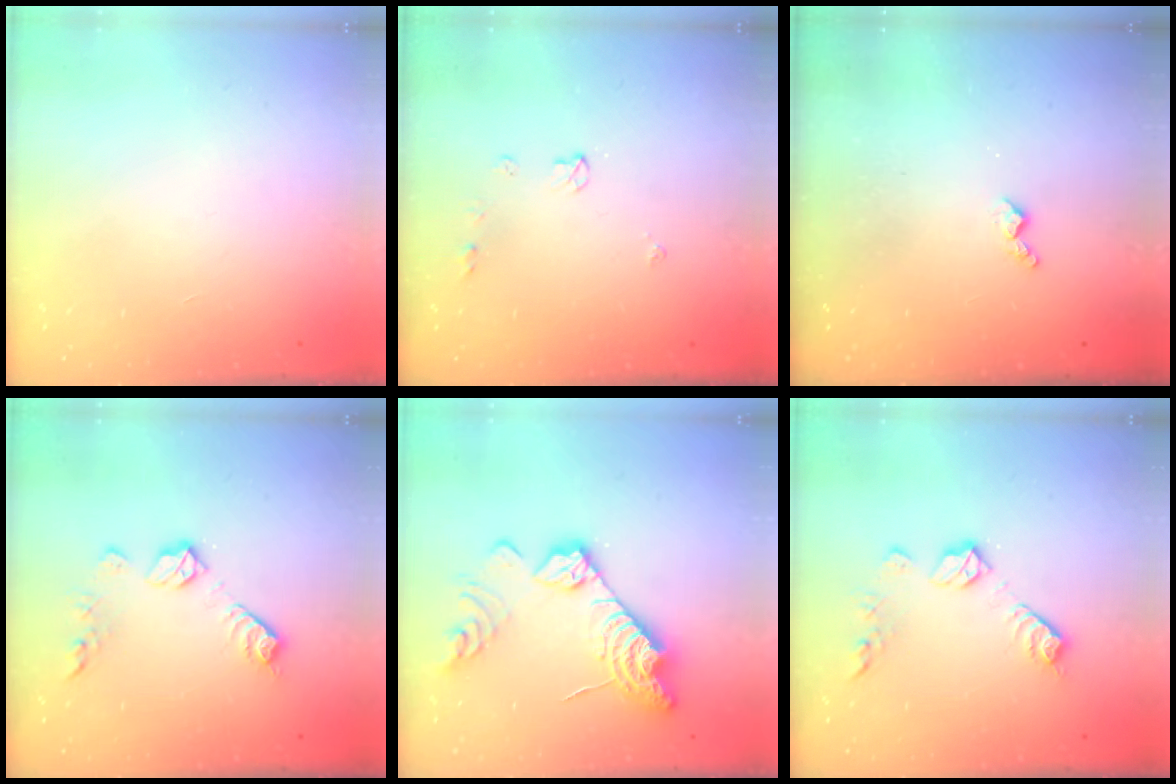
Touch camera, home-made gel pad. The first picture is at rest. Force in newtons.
{"total": 4.5, "press": 4.5, "slide": 0.6}
{"total": 4.5, "press": 4.4, "slide": 0.7}
{"total": 10.2, "press": 10.2, "slide": 0.2}
{"total": 17.9, "press": 17.8, "slide": 1.5}
{"total": 10.2, "press": 10.2, "slide": 0.2}